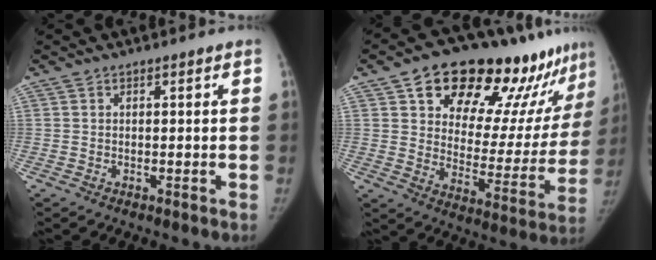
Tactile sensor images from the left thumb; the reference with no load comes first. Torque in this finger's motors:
{"motor_torque": [1.96, 1.96, 1.20, -1.57, 0.34]}